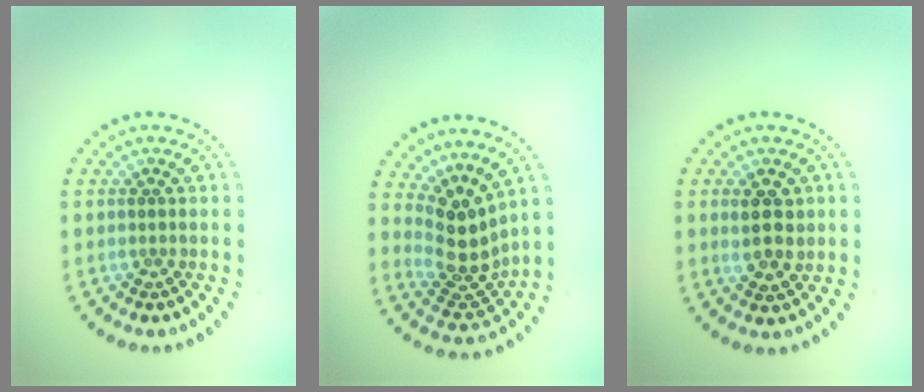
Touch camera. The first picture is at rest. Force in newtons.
{"total": 4.2, "press": 3.1, "slide": 2.8}
{"total": 2.8, "press": 2.8, "slide": 0.6}